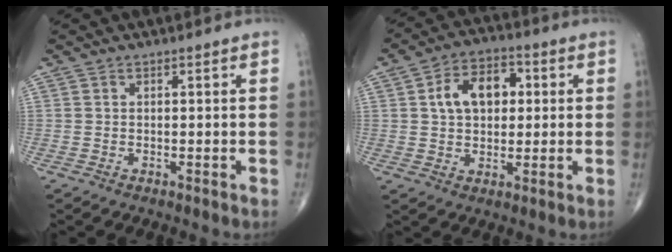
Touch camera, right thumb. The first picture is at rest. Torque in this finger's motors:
{"motor_torque": [-0.48, 0.82, 0.59, 0.17, 0.09]}